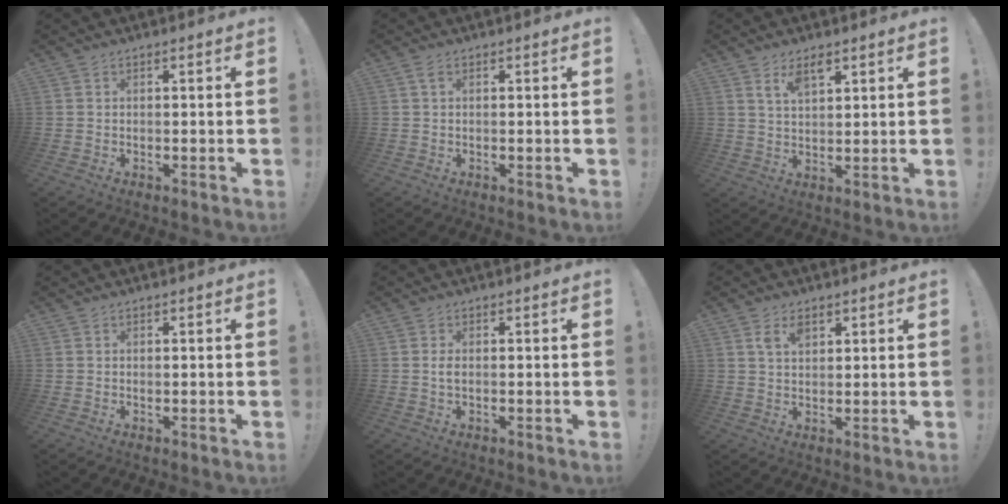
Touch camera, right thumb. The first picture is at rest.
{"total": 1.6, "force": [0.5, 0.7, 1.3], "torque": [-0.028, 0.004, 0.009]}
{"total": 5.2, "force": [3.5, 2.0, 3.2], "torque": [-0.056, -0.017, 0.061]}
{"total": 0.0}
{"total": 1.5, "force": [0.0, 0.8, 1.3], "torque": [-0.023, 0.003, -0.001]}
{"total": 4.7, "force": [2.9, 2.5, 2.7], "torque": [-0.044, -0.011, 0.052]}